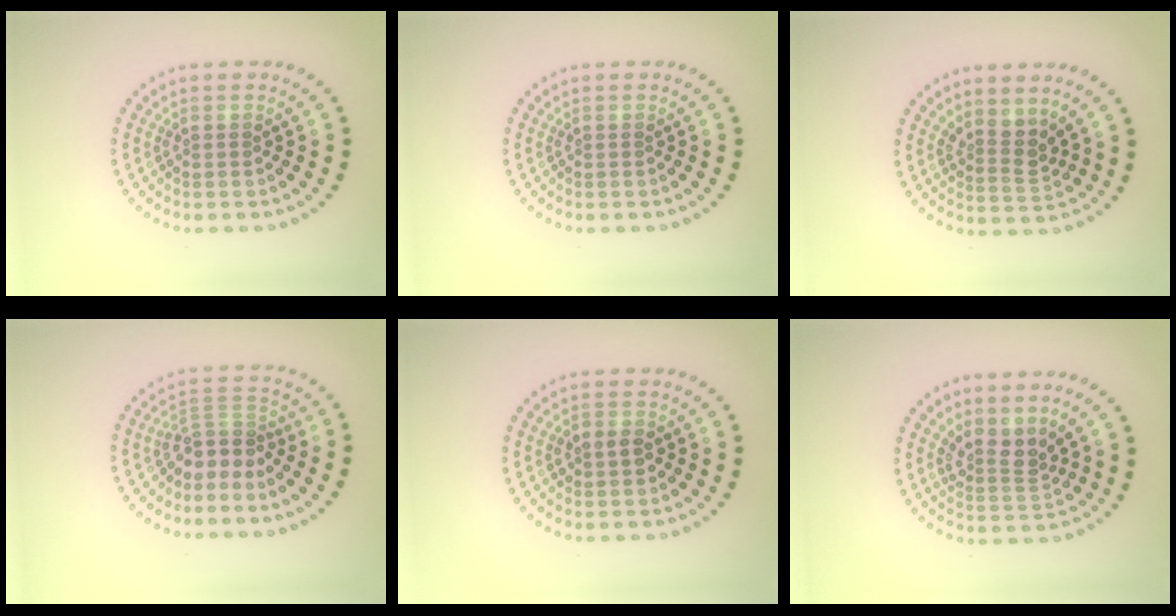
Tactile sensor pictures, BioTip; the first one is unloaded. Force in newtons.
{"total": 0.0}
{"total": 2.5, "press": 1.9, "slide": 1.6}
{"total": 3.0, "press": 2.1, "slide": 2.1}
{"total": 1.8, "press": 1.8, "slide": 0.1}
{"total": 2.8, "press": 2.1, "slide": 1.9}